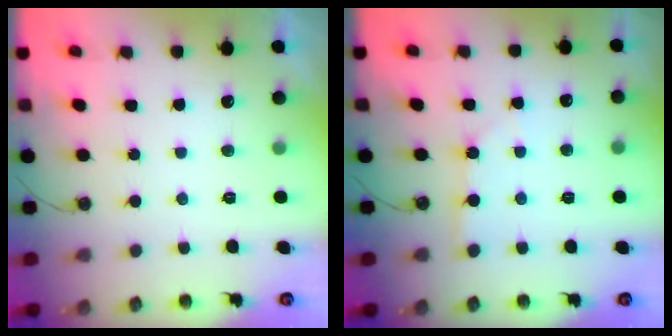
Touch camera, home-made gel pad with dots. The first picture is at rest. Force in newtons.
{"total": 2.2, "press": 2.2, "slide": 0.3}